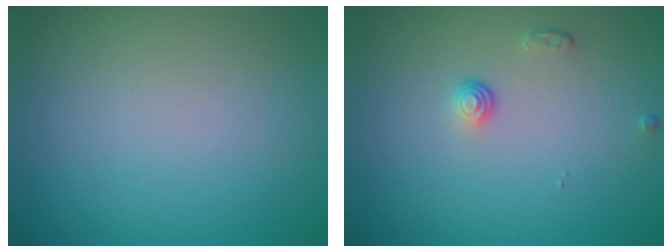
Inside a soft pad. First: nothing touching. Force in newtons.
{"total": 1.1, "press": 0.8, "slide": 0.8}